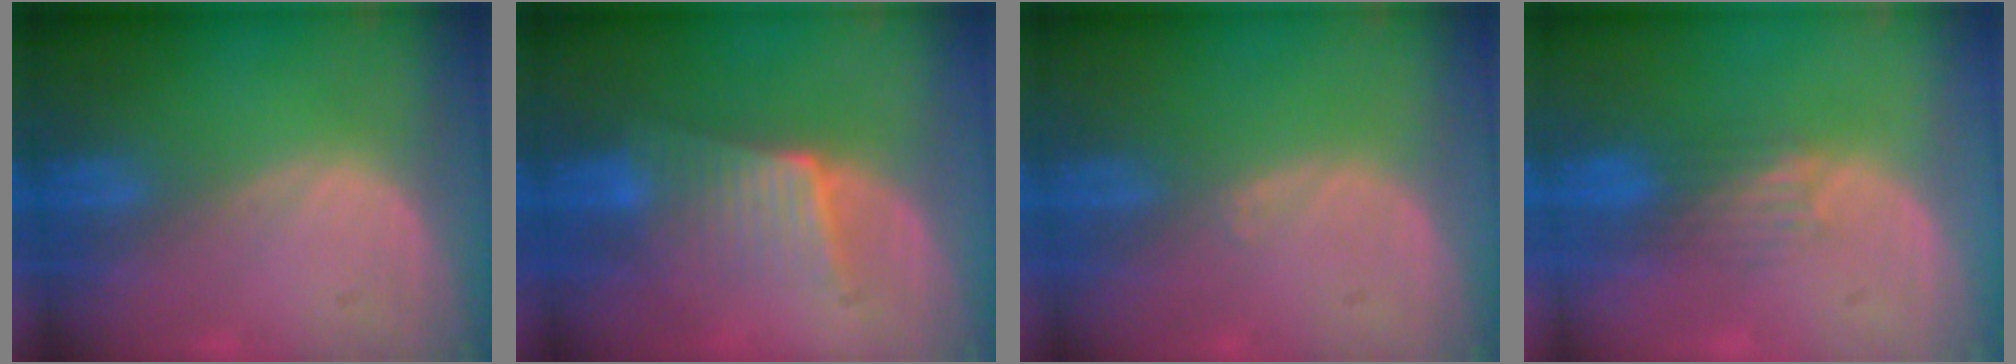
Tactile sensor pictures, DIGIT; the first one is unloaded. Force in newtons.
{"total": 6.5, "press": 5.6, "slide": 3.2}
{"total": 0.6, "press": 0.4, "slide": 0.4}
{"total": 3.6, "press": 3.0, "slide": 2.0}